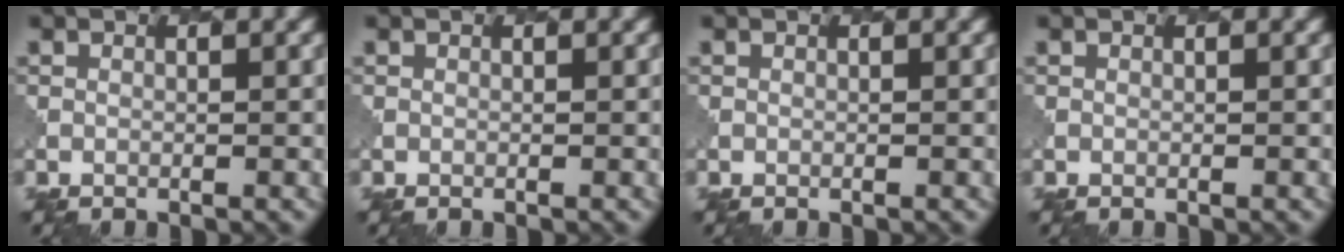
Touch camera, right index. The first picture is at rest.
{"total": 0.0}
{"total": 0.0}
{"total": 0.0}